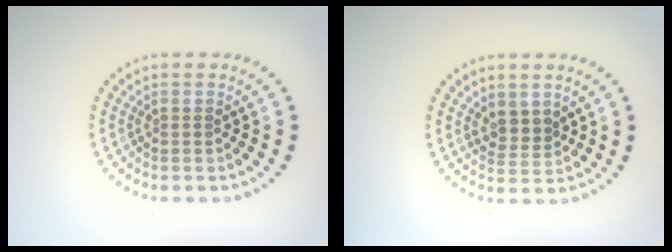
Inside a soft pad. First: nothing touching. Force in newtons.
{"total": 1.9, "press": 1.5, "slide": 1.2}